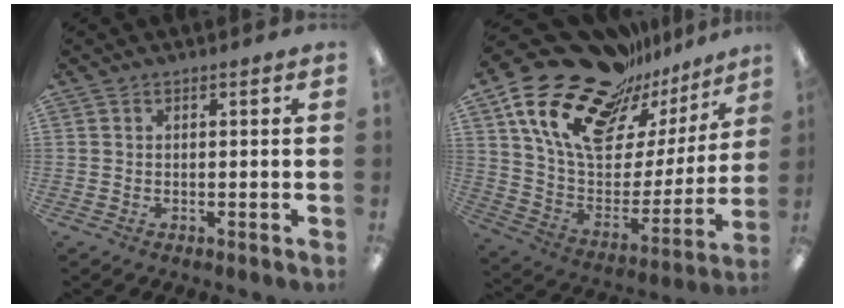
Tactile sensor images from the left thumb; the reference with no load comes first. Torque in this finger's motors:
{"motor_torque": [0.67, 0.74, 1.29, -1.48, 0.47]}